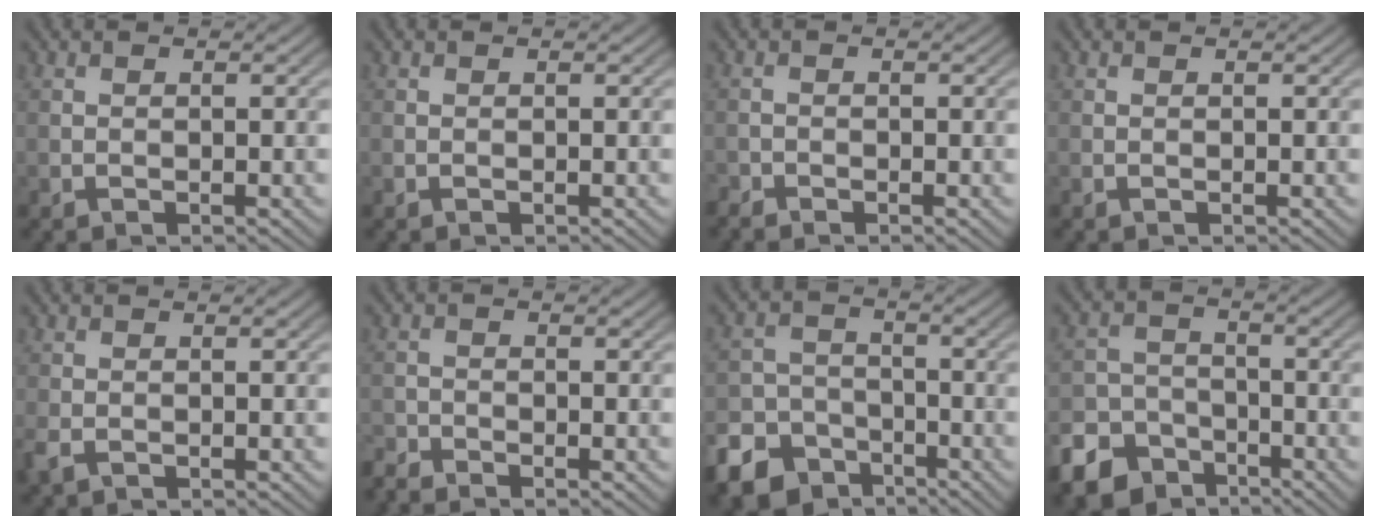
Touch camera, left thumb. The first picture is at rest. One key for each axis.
{"total": 0.0}
{"total": 1.3, "fx": -1.3, "fy": 0.4, "fz": 0.2, "tx": -0.005, "ty": -0.004, "tz": -0.031}
{"total": 0.0}
{"total": 1.9, "fx": -1.0, "fy": 1.2, "fz": 1.0, "tx": -0.031, "ty": -0.007, "tz": -0.023}
{"total": 2.2, "fx": -2.2, "fy": 0.3, "fz": 0.4, "tx": -0.011, "ty": -0.006, "tz": -0.053}
{"total": 10.3, "fx": -6.8, "fy": 7.0, "fz": 3.3, "tx": -0.078, "ty": -0.034, "tz": -0.125}
{"total": 10.0, "fx": -6.7, "fy": 6.8, "fz": 3.2, "tx": -0.077, "ty": -0.033, "tz": -0.123}